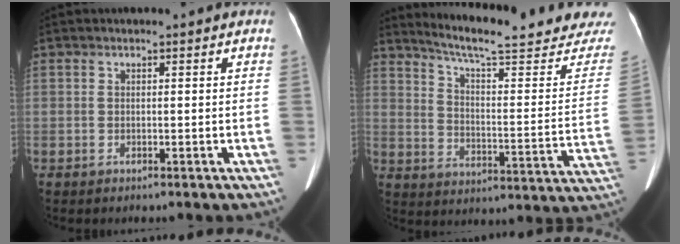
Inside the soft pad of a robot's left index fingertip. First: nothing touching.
{"total": 24.1, "force": [22.1, 1.8, 9.4], "torque": [-0.135, -0.081, 0.280]}